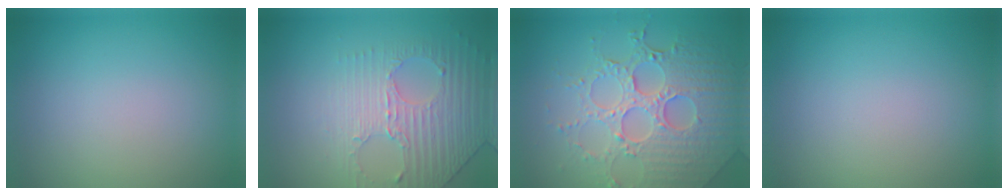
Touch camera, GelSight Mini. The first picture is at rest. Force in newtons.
{"total": 4.4, "press": 3.2, "slide": 3.0}
{"total": 7.6, "press": 5.6, "slide": 5.1}
{"total": 0.0}